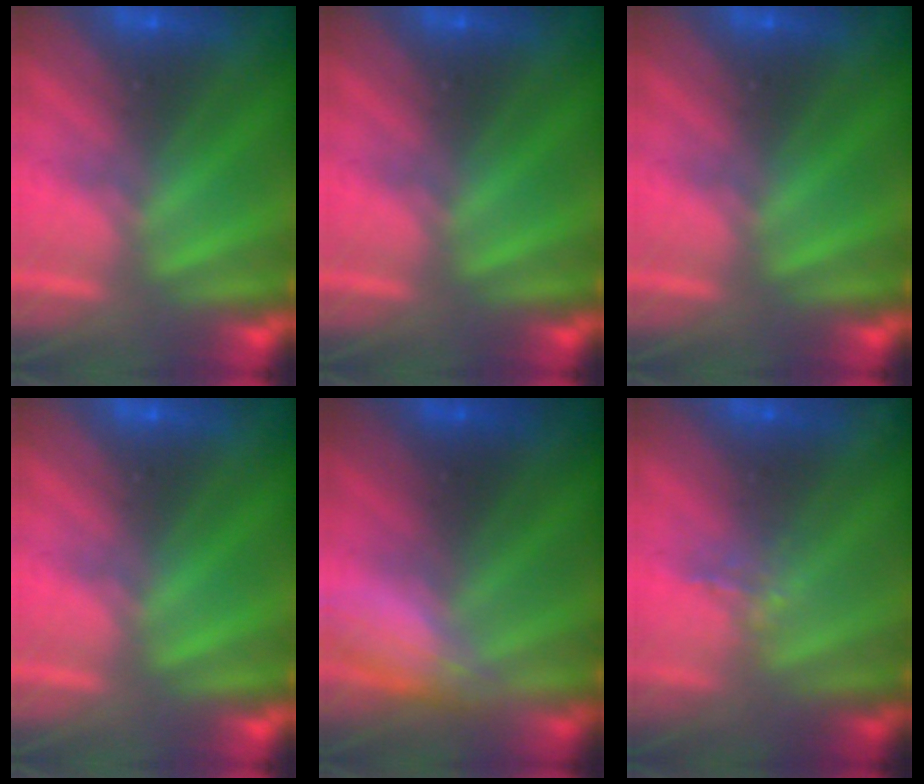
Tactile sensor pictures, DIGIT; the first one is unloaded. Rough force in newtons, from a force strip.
{"total": 0.0}
{"total": 0.0}
{"total": 0.0}
{"total": 2.8}
{"total": 1.2}